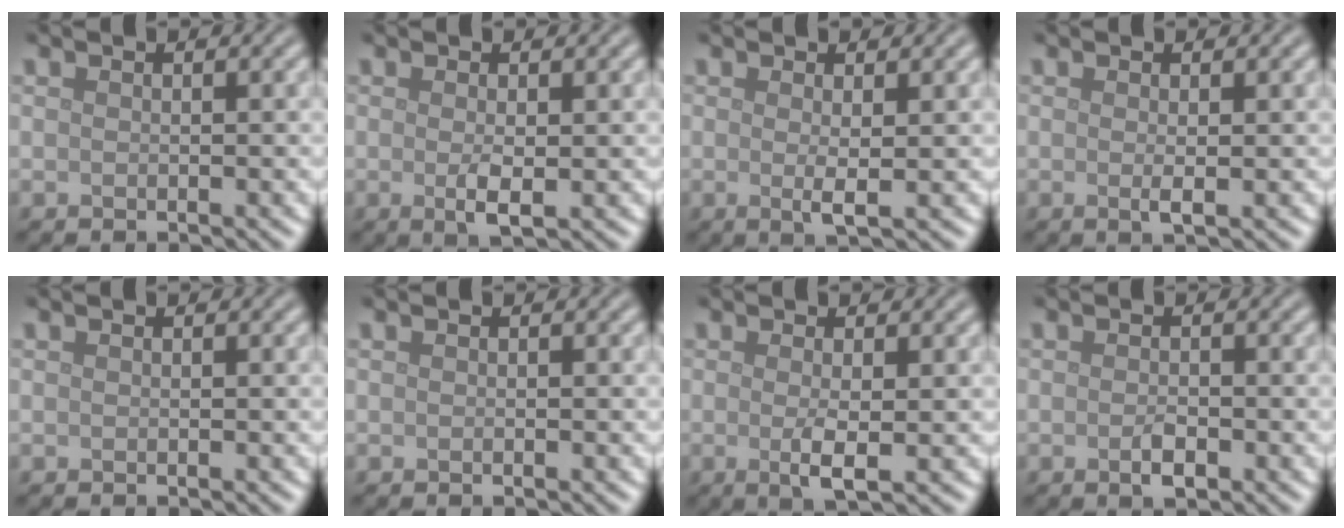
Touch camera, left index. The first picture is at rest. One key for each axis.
{"total": 1.9, "fx": -0.1, "fy": 0.5, "fz": 1.9, "tx": -0.034, "ty": -0.005, "tz": 0.000}
{"total": 1.8, "fx": 0.2, "fy": 0.3, "fz": 1.8, "tx": -0.033, "ty": -0.006, "tz": 0.002}
{"total": 1.2, "fx": 0.0, "fy": 0.2, "fz": 1.2, "tx": -0.022, "ty": -0.002, "tz": -0.002}
{"total": 0.0}
{"total": 0.0}
{"total": 2.4, "fx": -0.2, "fy": 0.4, "fz": 2.3, "tx": -0.045, "ty": -0.006, "tz": -0.001}
{"total": 1.6, "fx": -0.6, "fy": 0.7, "fz": 1.3, "tx": -0.027, "ty": -0.003, "tz": -0.012}